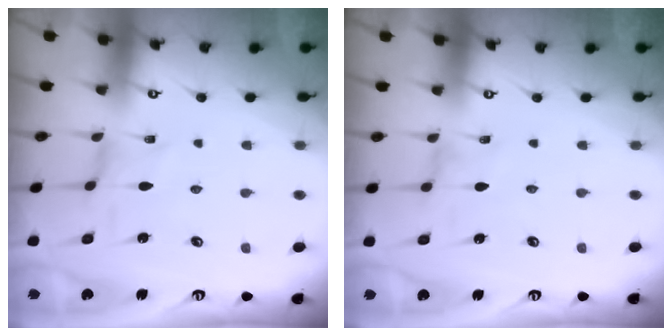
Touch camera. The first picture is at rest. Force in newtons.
{"total": 0.0}